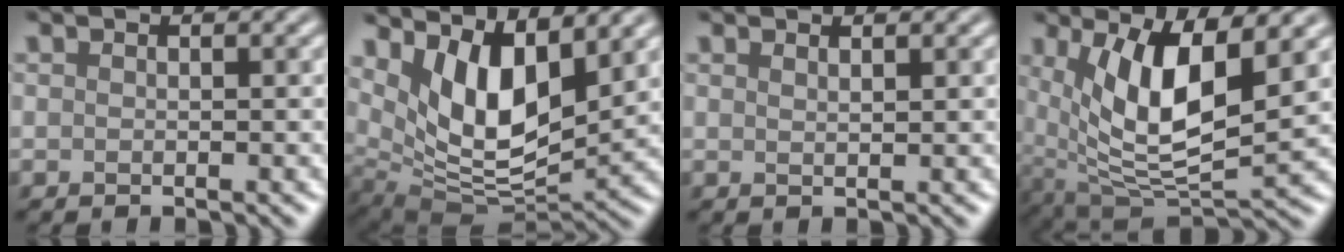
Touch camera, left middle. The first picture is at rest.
{"total": 9.3, "force": [3.9, 4.3, 7.2], "torque": [-0.141, -0.017, 0.074]}
{"total": 0.9, "force": [0.7, 0.2, 0.4], "torque": [0.000, 0.000, 0.011]}
{"total": 9.4, "force": [2.8, 3.4, 8.3], "torque": [-0.162, -0.011, 0.051]}